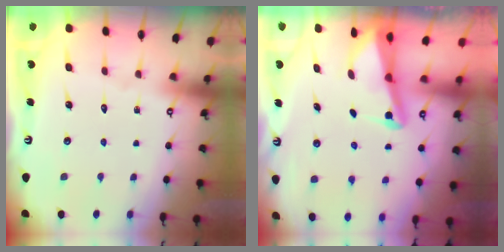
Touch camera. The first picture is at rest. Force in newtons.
{"total": 2.7, "press": 2.6, "slide": 0.6}